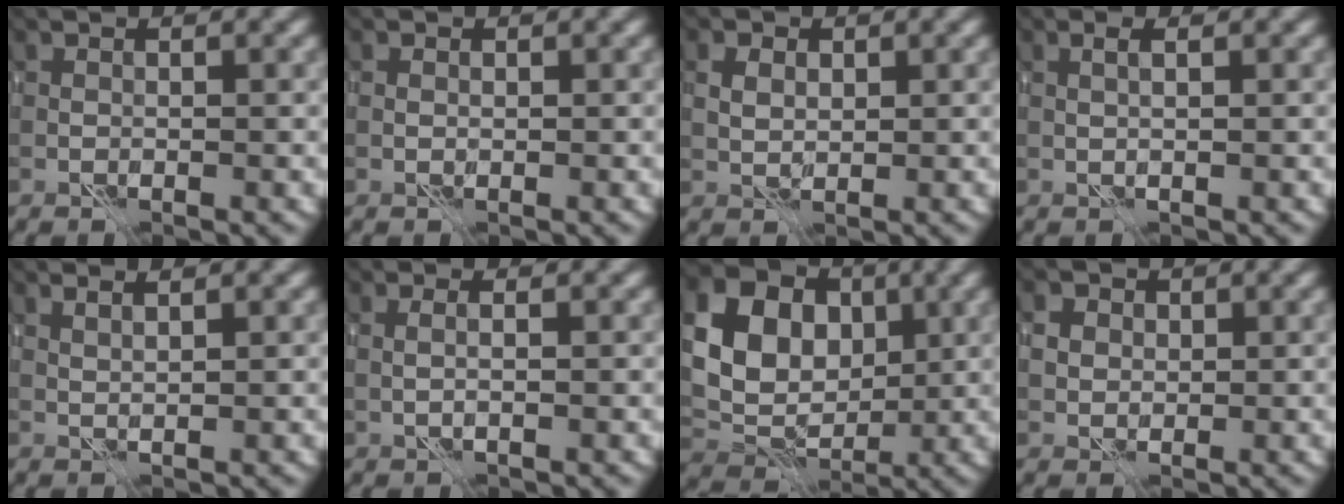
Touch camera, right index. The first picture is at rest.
{"total": 0.6, "force": [0.1, 0.5, 0.3], "torque": [-0.004, 0.000, 0.001]}
{"total": 2.4, "force": [1.1, 1.6, 1.5], "torque": [-0.032, 0.011, 0.016]}
{"total": 1.0, "force": [0.6, -0.3, 0.7], "torque": [-0.016, 0.005, 0.012]}
{"total": 1.2, "force": [1.1, -0.4, 0.4], "torque": [-0.012, 0.001, 0.021]}
{"total": 1.3, "force": [0.7, 0.3, 1.1], "torque": [-0.018, 0.001, 0.006]}
{"total": 13.1, "force": [3.8, 10.3, 7.1], "torque": [-0.157, 0.038, 0.058]}
{"total": 2.6, "force": [0.9, 2.2, 1.1], "torque": [-0.021, 0.010, 0.016]}